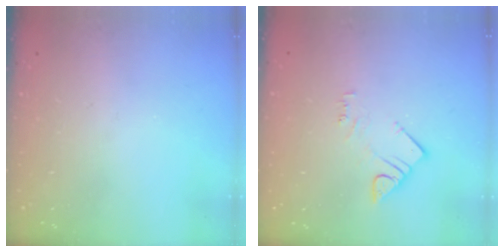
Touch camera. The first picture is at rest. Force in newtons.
{"total": 3.7, "press": 3.7, "slide": 0.3}